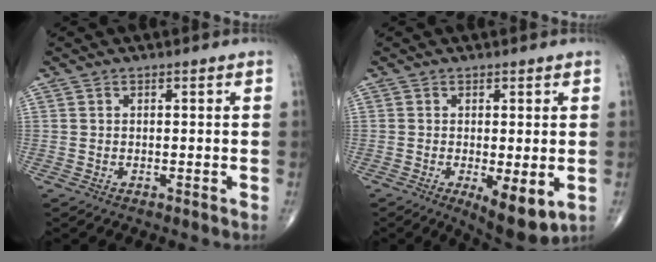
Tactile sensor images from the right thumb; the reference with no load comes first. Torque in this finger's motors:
{"motor_torque": [0.70, 1.18, 0.49, -0.61, 0.25]}